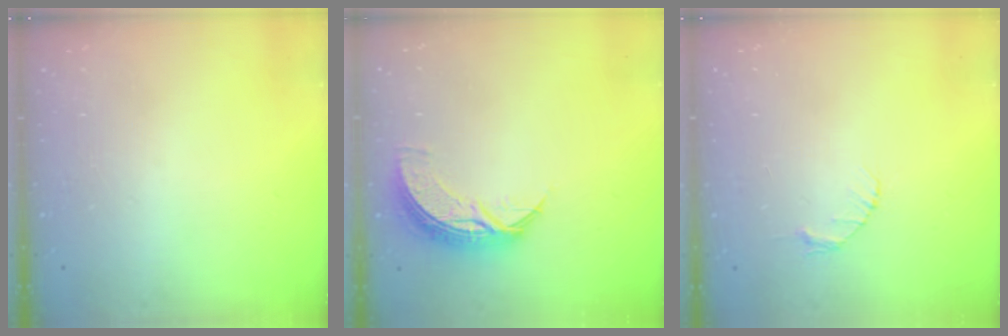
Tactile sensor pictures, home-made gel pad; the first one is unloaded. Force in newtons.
{"total": 8.3, "press": 8.2, "slide": 0.3}
{"total": 2.6, "press": 2.6, "slide": 0.3}